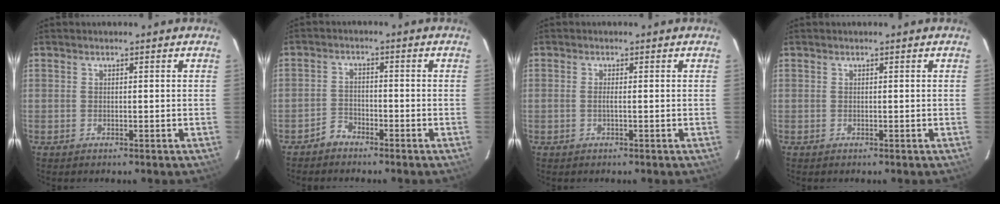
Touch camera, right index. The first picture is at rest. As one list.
[{"total": 2.7, "force": [-2.4, 1.4, 0.1], "torque": [-0.004, 0.009, -0.044]}, {"total": 1.0, "force": [-0.3, -0.1, 0.9], "torque": [-0.018, 0.001, -0.007]}, {"total": 0.0}]